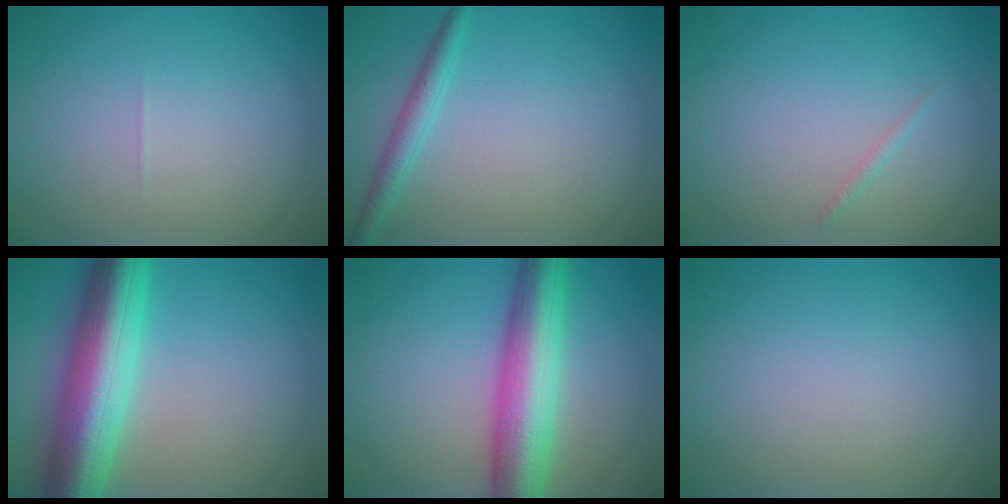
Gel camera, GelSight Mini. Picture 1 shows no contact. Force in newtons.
{"total": 2.0, "press": 2.0, "slide": 0.0}
{"total": 0.5, "press": 0.5, "slide": 0.0}
{"total": 10.1, "press": 10.1, "slide": 0.4}
{"total": 8.3, "press": 8.2, "slide": 0.4}
{"total": 0.0}